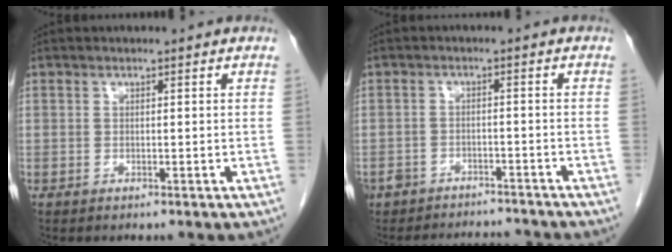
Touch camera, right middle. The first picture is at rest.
{"total": 10.5, "force": [-9.8, 3.3, 2.0], "torque": [-0.041, 0.010, -0.126]}